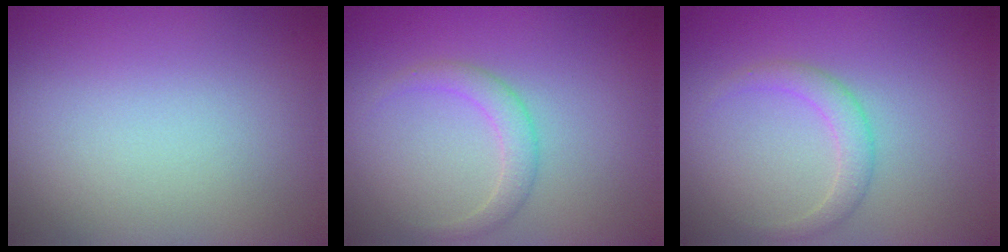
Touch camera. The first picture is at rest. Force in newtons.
{"total": 1.9, "press": 1.9, "slide": 0.1}
{"total": 1.9, "press": 1.9, "slide": 0.1}